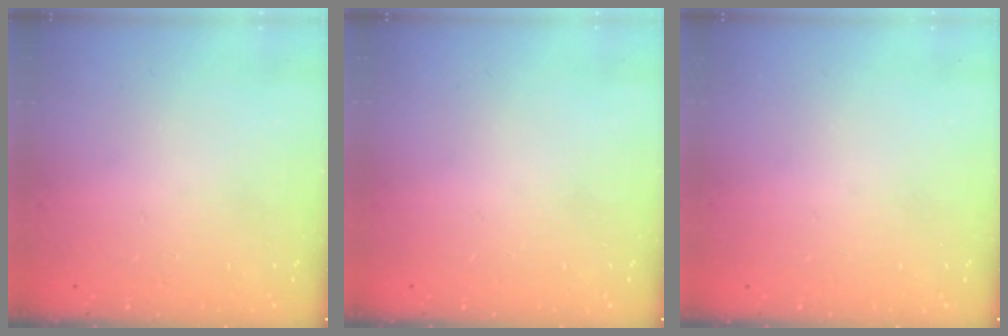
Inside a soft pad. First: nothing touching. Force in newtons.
{"total": 0.0}
{"total": 0.0}